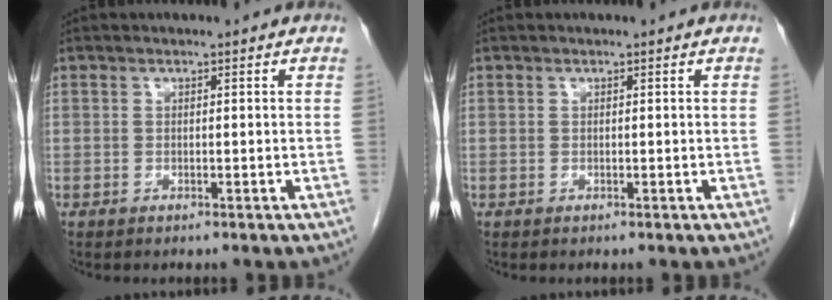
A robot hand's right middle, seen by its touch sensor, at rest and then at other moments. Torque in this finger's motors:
{"motor_torque": [0.00, 0.00, 0.00, 0.00]}